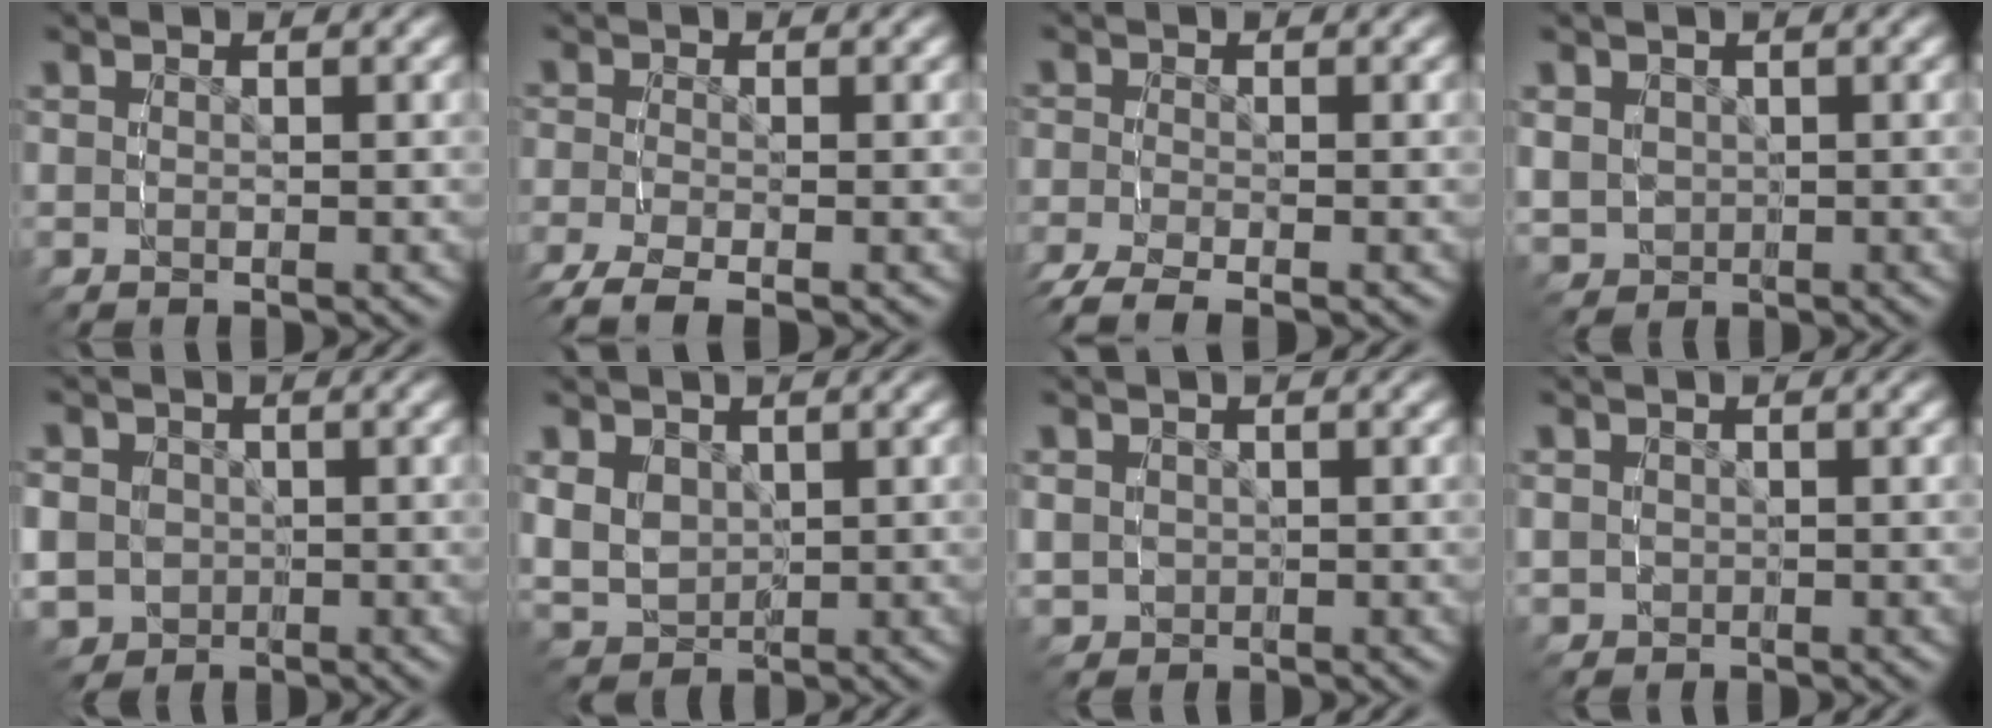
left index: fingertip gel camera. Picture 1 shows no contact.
{"total": 4.4, "force": [-3.0, 2.0, 2.5], "torque": [-0.058, -0.018, -0.040]}
{"total": 4.5, "force": [-3.4, 1.9, 2.2], "torque": [-0.045, -0.014, -0.051]}
{"total": 3.8, "force": [0.0, 3.5, 1.4], "torque": [-0.035, -0.022, 0.013]}
{"total": 7.9, "force": [-1.9, 7.2, 2.9], "torque": [-0.066, -0.038, -0.023]}
{"total": 7.0, "force": [0.3, 6.4, 2.9], "torque": [-0.088, -0.036, 0.019]}
{"total": 2.8, "force": [-0.1, 2.7, 0.8], "torque": [-0.023, -0.015, 0.008]}
{"total": 2.2, "force": [-0.1, 2.1, 0.6], "torque": [-0.015, -0.011, 0.004]}